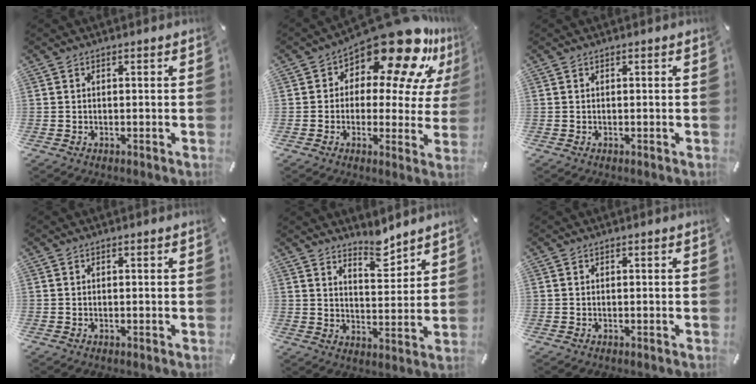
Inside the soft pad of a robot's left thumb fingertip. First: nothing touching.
{"total": 18.2, "force": [11.9, 7.4, 11.6], "torque": [-0.168, -0.097, 0.199]}
{"total": 0.0}
{"total": 0.0}
{"total": 6.9, "force": [6.4, 2.2, 1.4], "torque": [-0.008, -0.055, 0.115]}
{"total": 0.0}